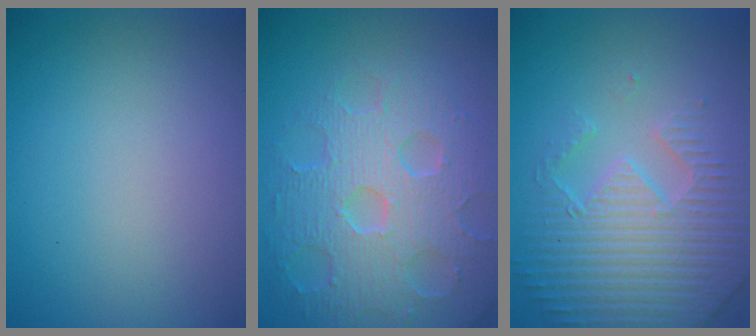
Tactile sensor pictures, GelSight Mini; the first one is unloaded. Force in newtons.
{"total": 8.3, "press": 5.9, "slide": 5.9}
{"total": 5.3, "press": 5.1, "slide": 1.5}